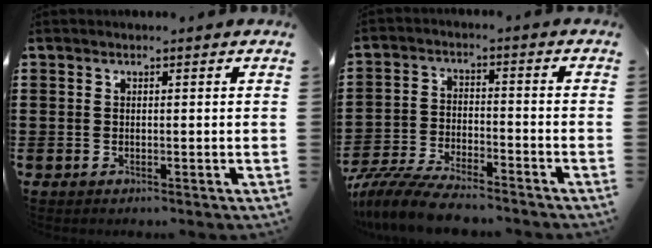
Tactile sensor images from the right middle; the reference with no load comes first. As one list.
[{"total": 7.8, "force": [-7.4, 0.8, 2.4], "torque": [-0.064, 0.001, -0.146]}]